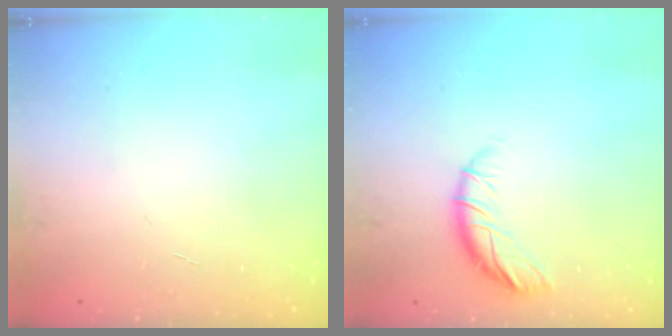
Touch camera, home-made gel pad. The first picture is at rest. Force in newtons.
{"total": 9.0, "press": 8.9, "slide": 0.6}